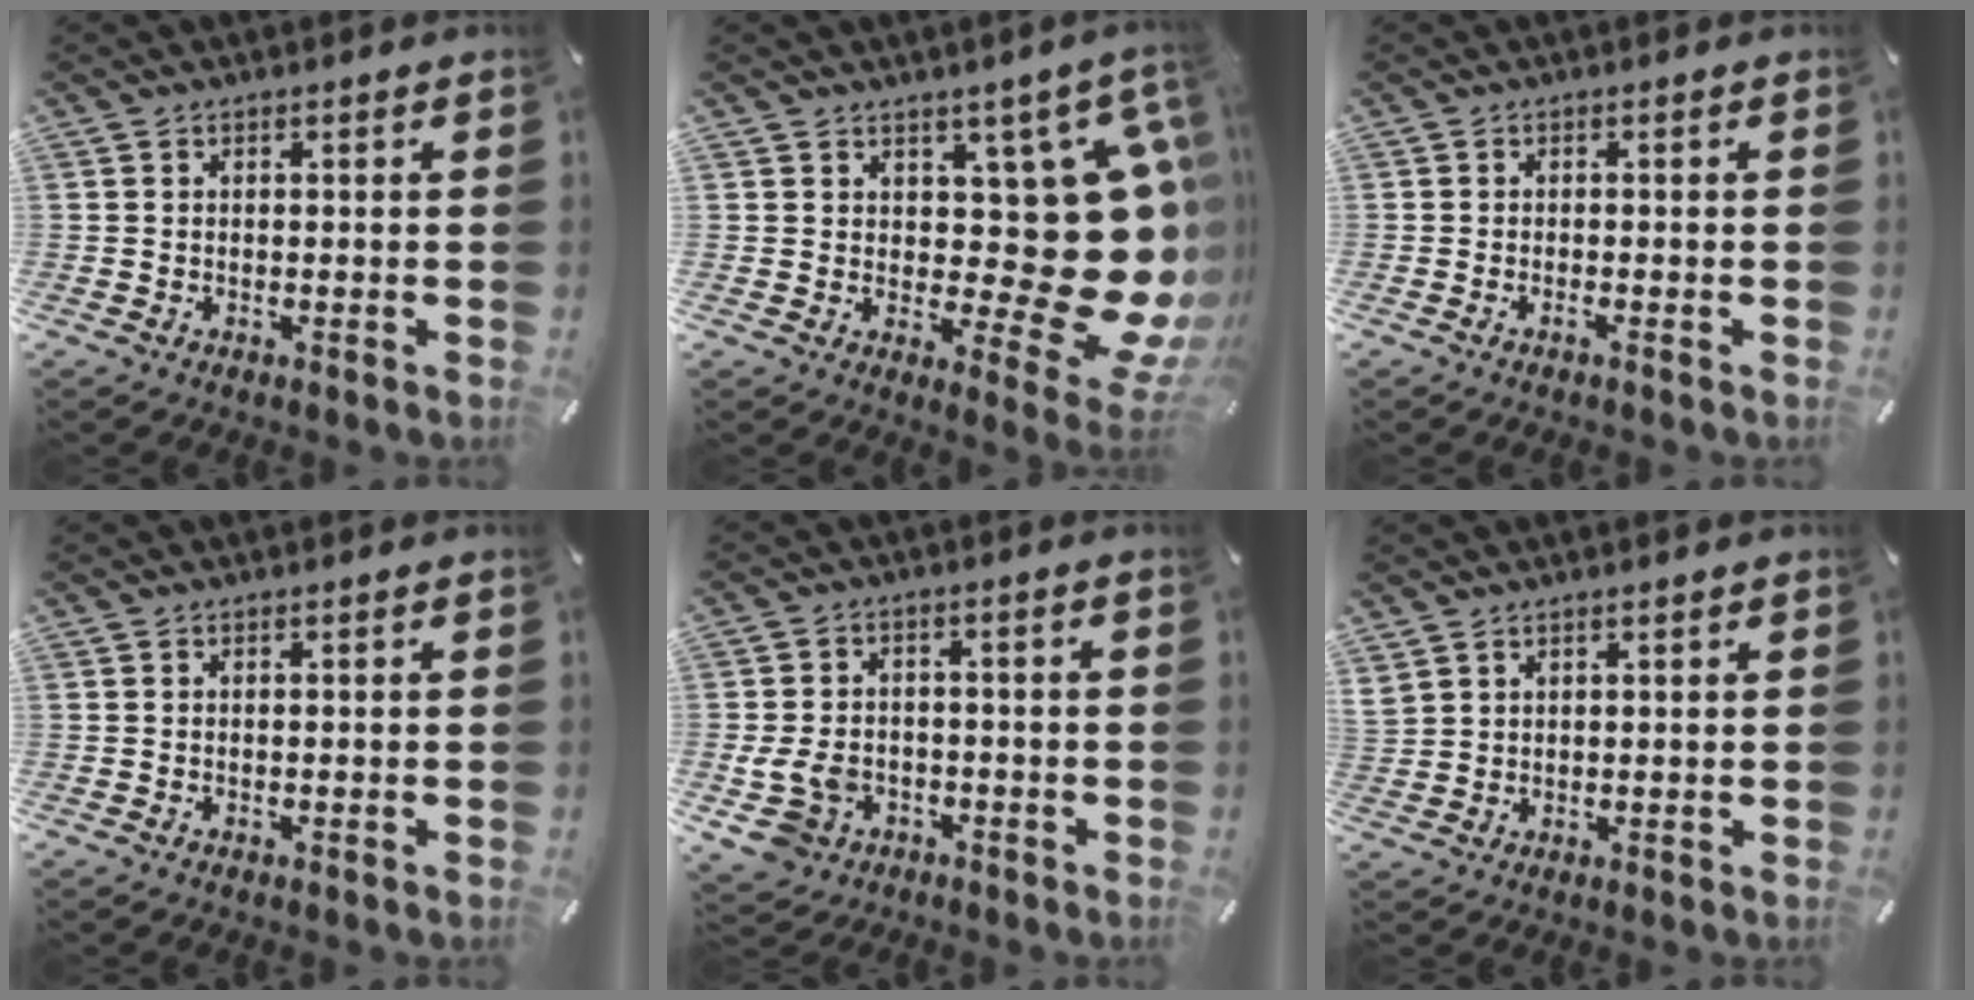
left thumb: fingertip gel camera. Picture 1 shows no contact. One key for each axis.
{"total": 21.2, "fx": 1.3, "fy": 11.9, "fz": 17.5, "tx": -0.229, "ty": -0.040, "tz": 0.029}
{"total": 1.0, "fx": -0.6, "fy": 0.1, "fz": 0.8, "tx": -0.015, "ty": -0.003, "tz": -0.010}
{"total": 0.0}
{"total": 8.7, "fx": -3.0, "fy": 6.9, "fz": 4.5, "tx": -0.120, "ty": 0.011, "tz": -0.057}
{"total": 2.2, "fx": 1.9, "fy": 1.1, "fz": 0.4, "tx": -0.011, "ty": -0.005, "tz": 0.038}